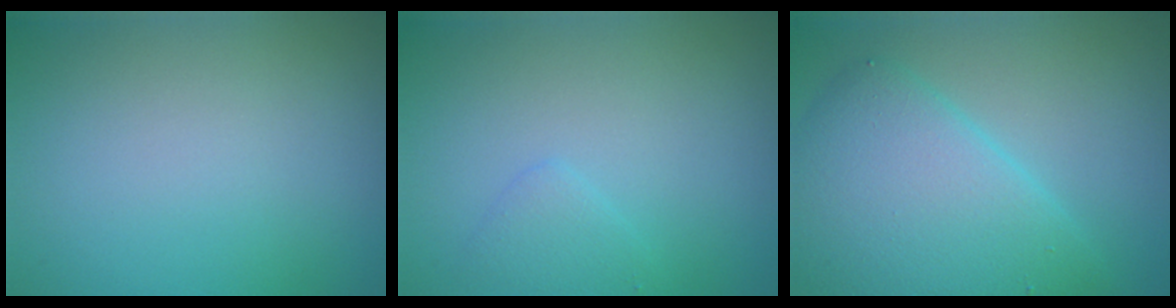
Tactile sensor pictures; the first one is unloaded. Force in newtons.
{"total": 1.3, "press": 1.3, "slide": 0.1}
{"total": 7.9, "press": 7.9, "slide": 0.4}